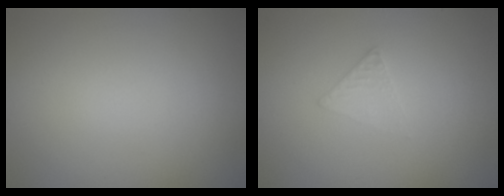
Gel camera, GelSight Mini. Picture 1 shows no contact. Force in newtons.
{"total": 1.4, "press": 1.3, "slide": 0.2}